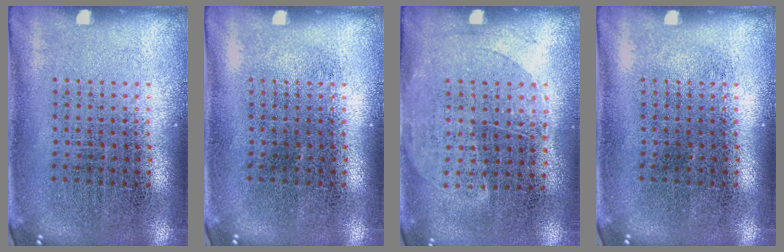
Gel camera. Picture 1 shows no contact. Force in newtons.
{"total": 0.0}
{"total": 1.3, "press": 1.1, "slide": 0.7}
{"total": 0.0}